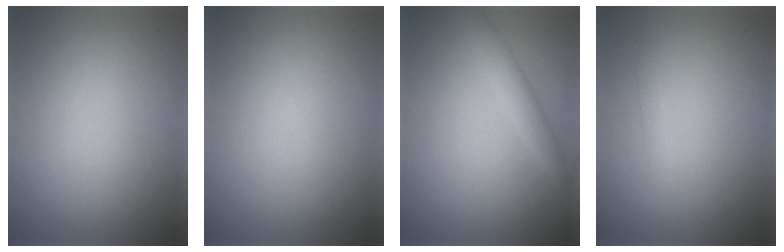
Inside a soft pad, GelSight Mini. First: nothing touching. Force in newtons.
{"total": 0.0}
{"total": 2.0, "press": 2.0, "slide": 0.2}
{"total": 0.7, "press": 0.7, "slide": 0.1}